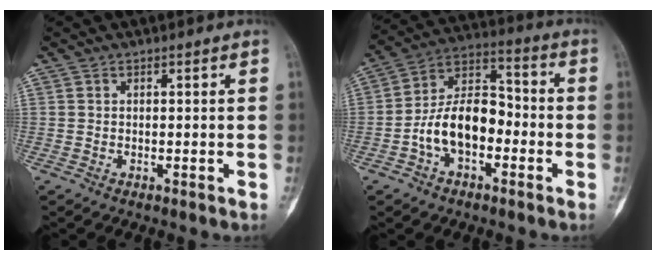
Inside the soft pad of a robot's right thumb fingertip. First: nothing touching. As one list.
[{"total": 13.0, "force": [-3.7, 7.9, 9.6], "torque": [-0.154, 0.051, -0.073]}]